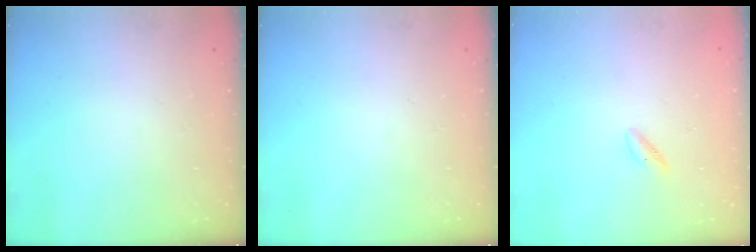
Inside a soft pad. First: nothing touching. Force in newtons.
{"total": 0.0}
{"total": 2.0, "press": 1.6, "slide": 1.2}